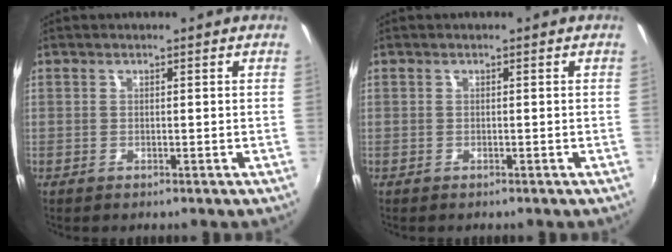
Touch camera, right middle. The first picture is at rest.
{"total": 0.0}